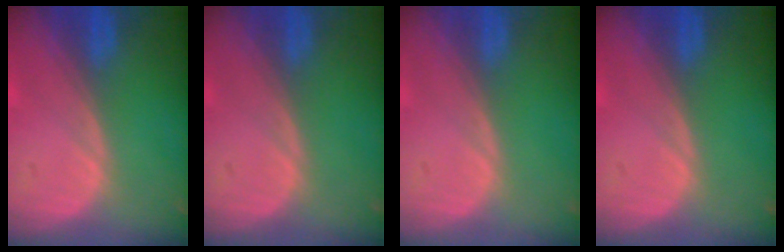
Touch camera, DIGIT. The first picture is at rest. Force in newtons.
{"total": 0.0}
{"total": 0.0}
{"total": 0.0}